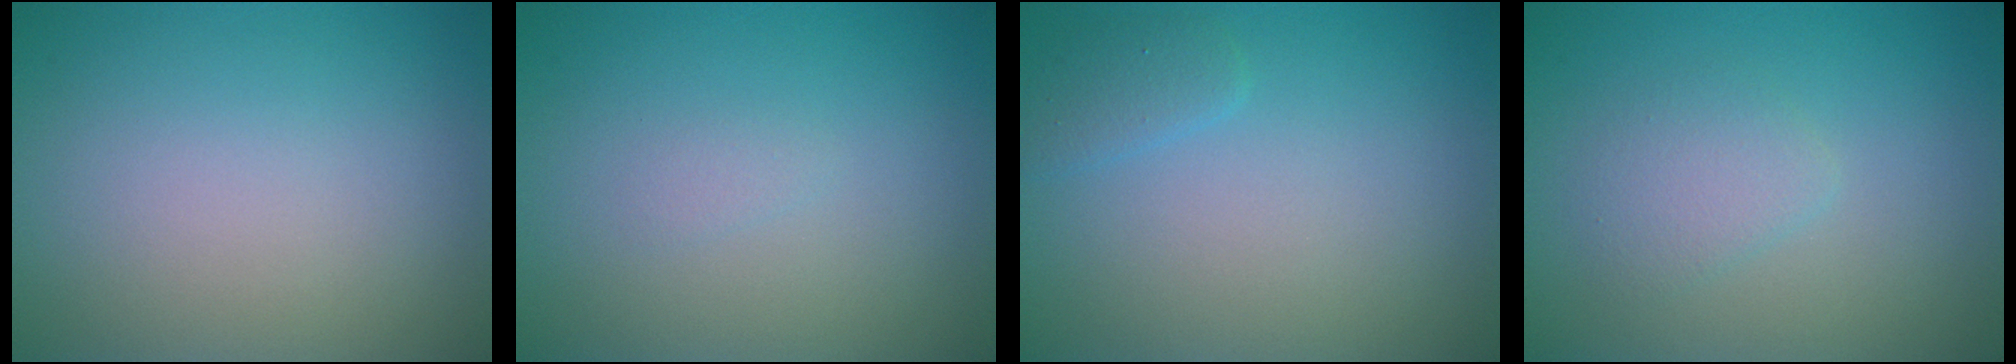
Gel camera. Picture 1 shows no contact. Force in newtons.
{"total": 0.5, "press": 0.5, "slide": 0.1}
{"total": 1.3, "press": 1.3, "slide": 0.2}
{"total": 1.9, "press": 1.9, "slide": 0.1}